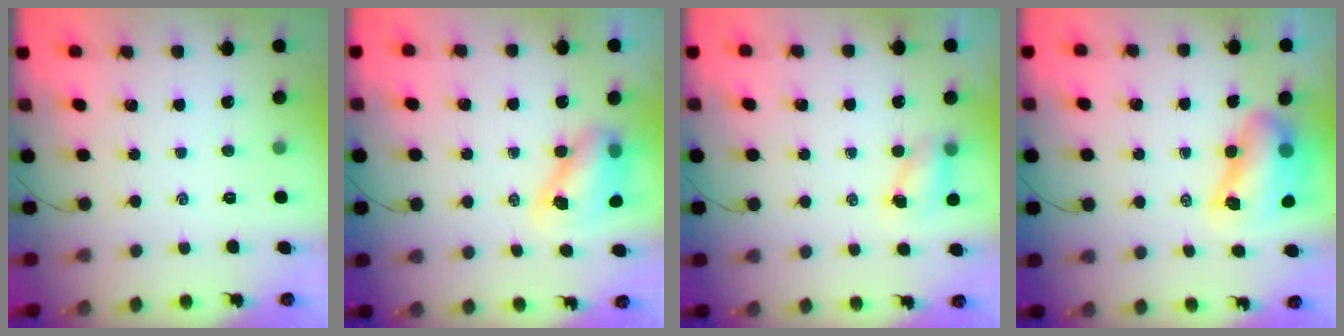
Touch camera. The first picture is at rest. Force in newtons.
{"total": 8.6, "press": 8.4, "slide": 1.9}
{"total": 4.9, "press": 4.8, "slide": 1.0}
{"total": 9.9, "press": 9.5, "slide": 2.7}